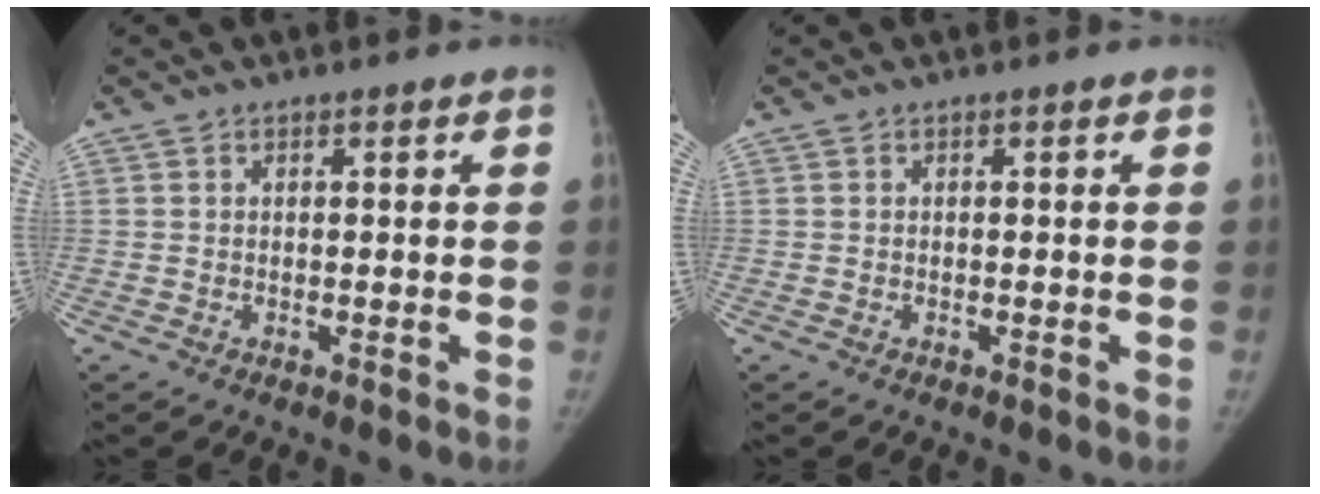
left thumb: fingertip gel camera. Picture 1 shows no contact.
{"total": 0.0}